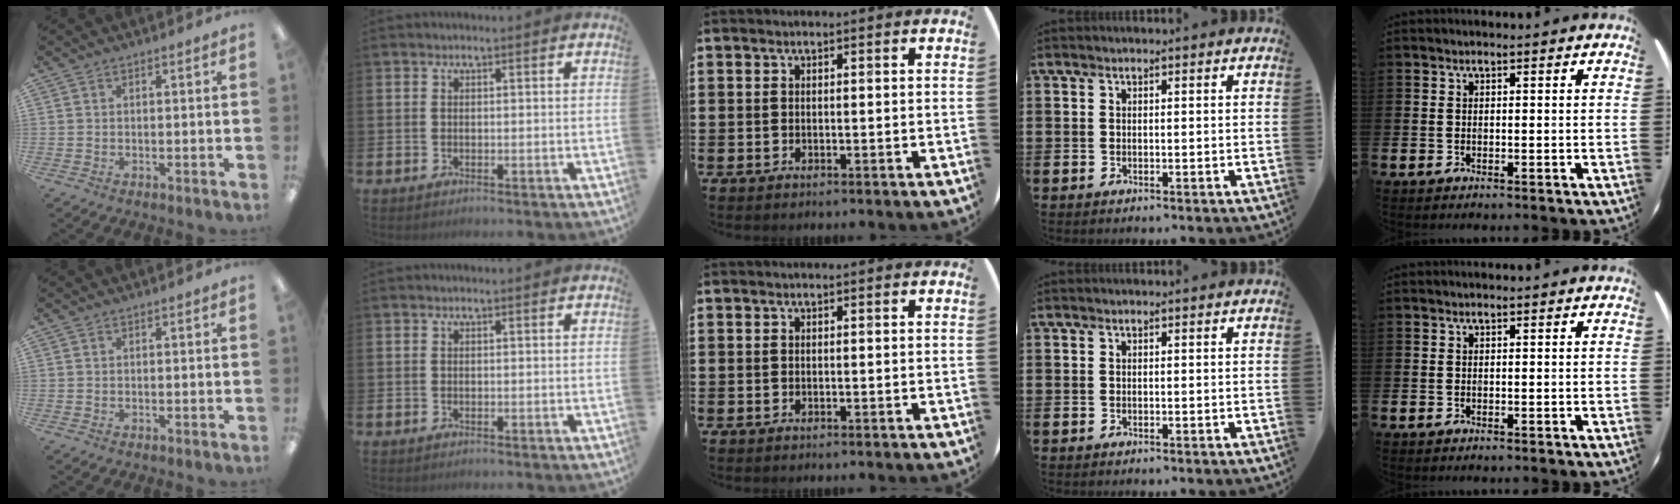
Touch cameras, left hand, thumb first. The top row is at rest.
{}